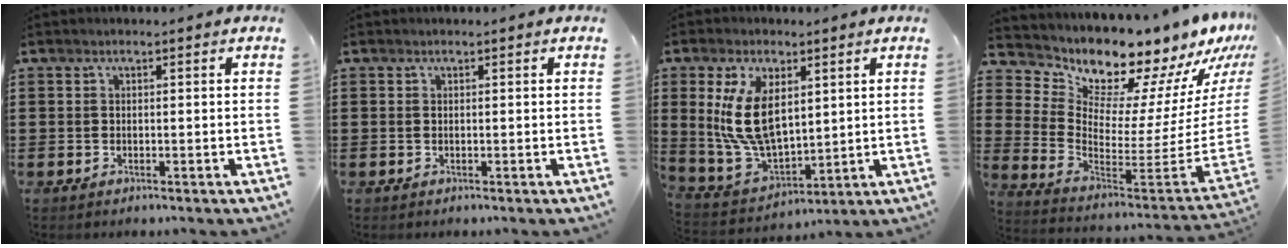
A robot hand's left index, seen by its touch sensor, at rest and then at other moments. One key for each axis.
{"total": 0.0}
{"total": 11.6, "fx": 3.3, "fy": 6.5, "fz": 9.1, "tx": -0.221, "ty": -0.001, "tz": 0.058}
{"total": 9.2, "fx": 8.9, "fy": 1.4, "fz": 1.8, "tx": -0.060, "ty": -0.106, "tz": 0.142}